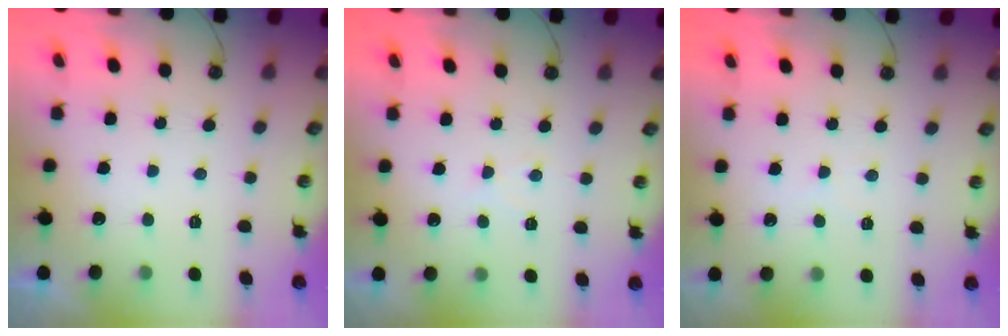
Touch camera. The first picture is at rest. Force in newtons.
{"total": 3.9, "press": 3.8, "slide": 0.7}
{"total": 1.8, "press": 1.8, "slide": 0.4}